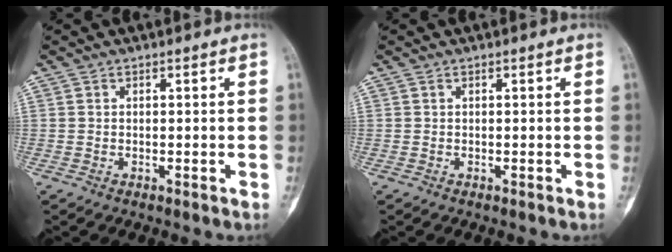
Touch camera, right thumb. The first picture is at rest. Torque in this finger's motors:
{"motor_torque": [0.01, 0.22, -0.08, 0.03, 0.00]}